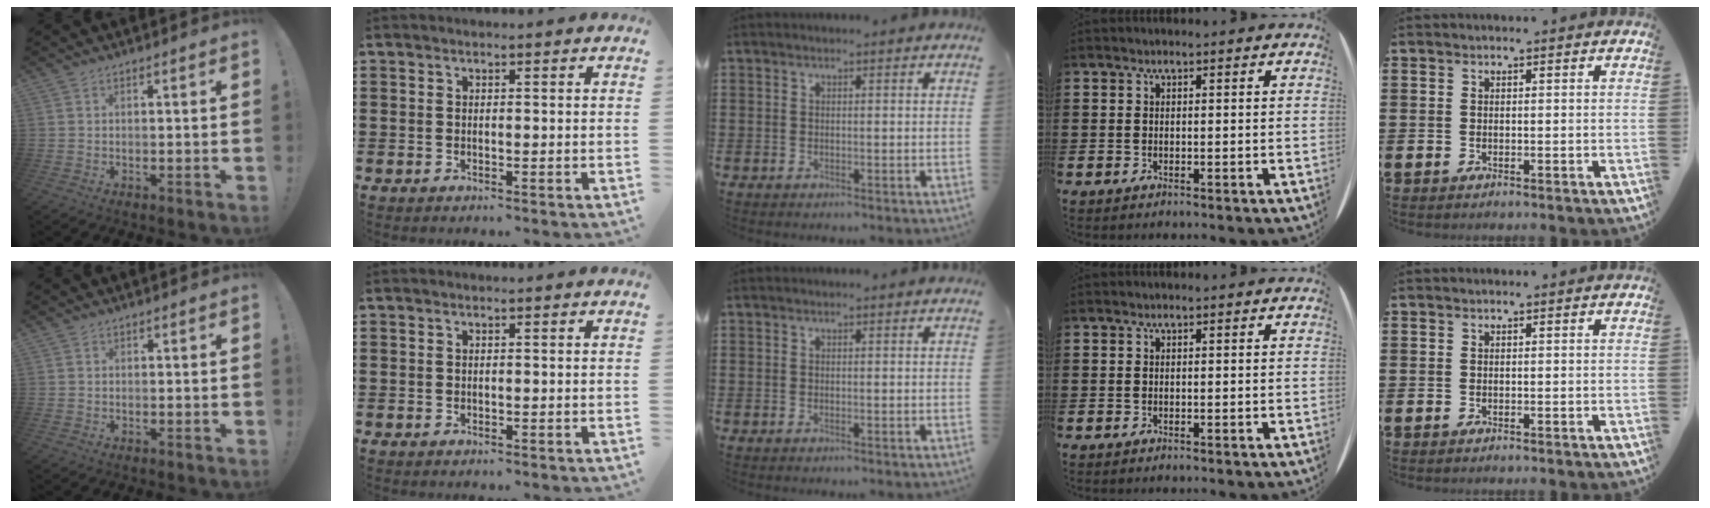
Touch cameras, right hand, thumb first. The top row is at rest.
{"thumb": {"total": 0.6, "force": [-0.2, 0.5, 0.0], "torque": [-0.001, 0.002, -0.003]}}